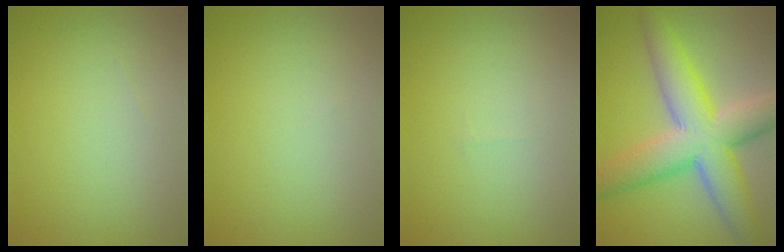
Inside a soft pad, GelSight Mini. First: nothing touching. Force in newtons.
{"total": 0.0}
{"total": 0.0}
{"total": 9.6, "press": 9.6, "slide": 0.2}